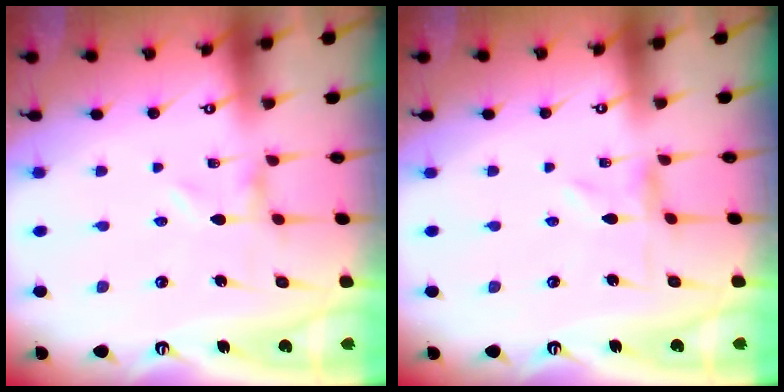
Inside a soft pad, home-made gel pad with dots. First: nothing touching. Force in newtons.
{"total": 0.0}